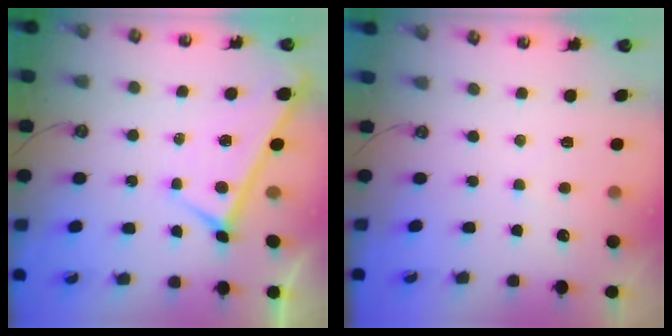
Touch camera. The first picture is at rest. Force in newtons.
{"total": 3.0, "press": 2.9, "slide": 0.4}